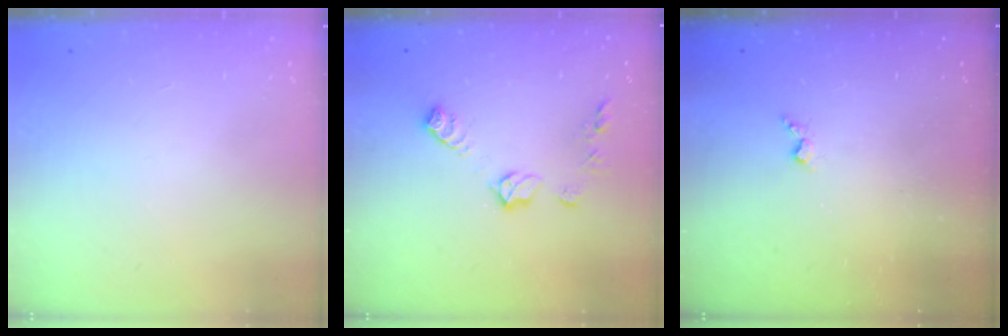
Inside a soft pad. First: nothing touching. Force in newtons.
{"total": 9.2, "press": 9.2, "slide": 0.3}
{"total": 3.7, "press": 3.6, "slide": 0.6}